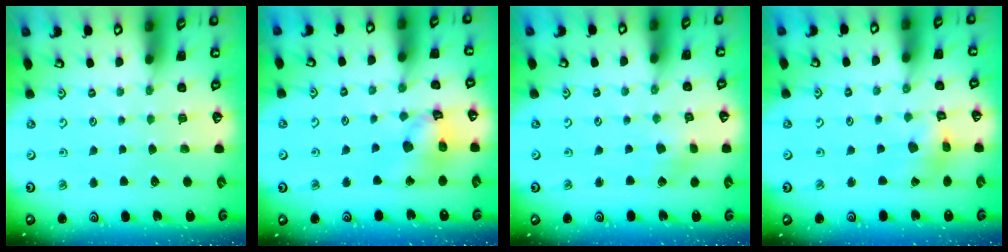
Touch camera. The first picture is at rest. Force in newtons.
{"total": 14.1, "press": 14.0, "slide": 1.6}
{"total": 2.8, "press": 2.8, "slide": 0.4}
{"total": 5.9, "press": 5.9, "slide": 0.5}